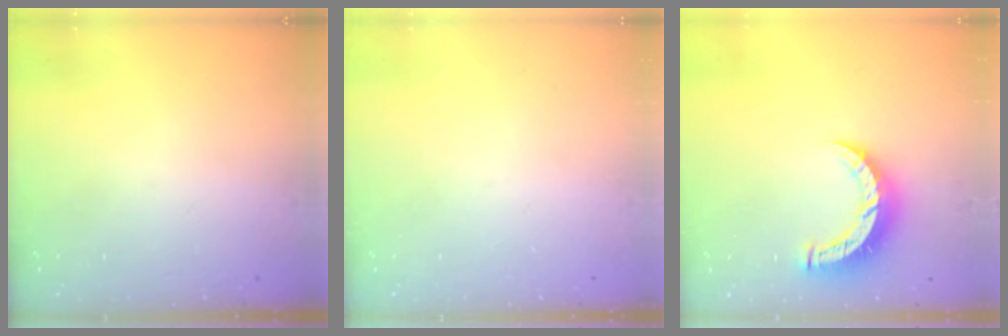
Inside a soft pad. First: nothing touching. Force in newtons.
{"total": 0.0}
{"total": 10.2, "press": 10.1, "slide": 1.0}